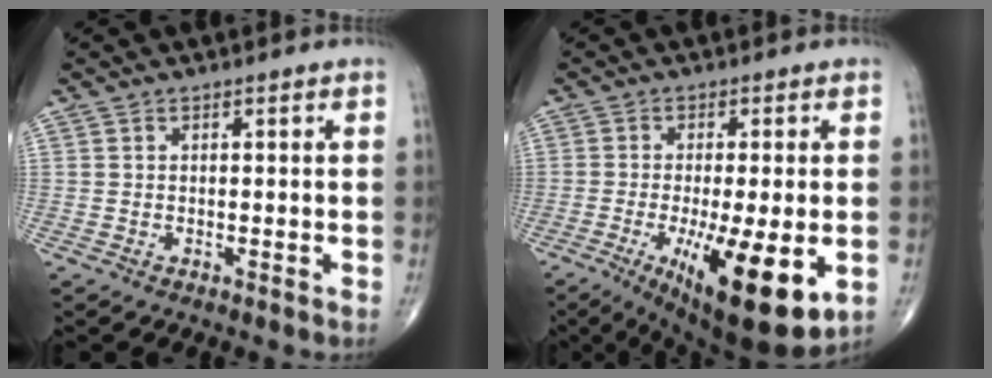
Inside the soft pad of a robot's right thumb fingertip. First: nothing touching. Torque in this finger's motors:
{"motor_torque": [2.43, 2.56, 0.49, -0.50, 0.55]}